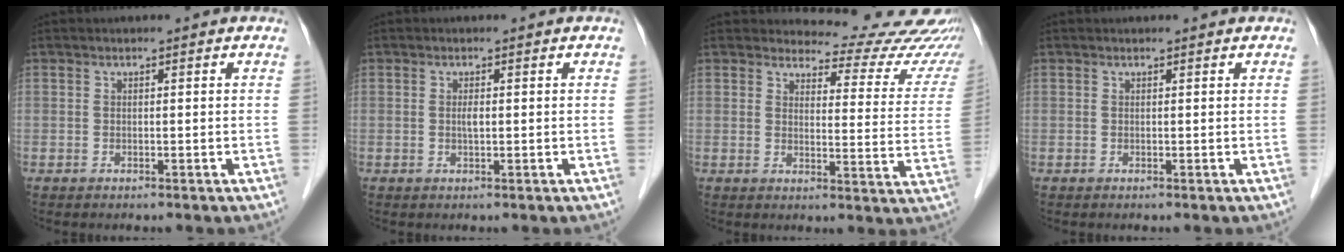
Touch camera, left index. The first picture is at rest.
{"total": 1.0, "force": [0.1, 0.2, 1.0], "torque": [-0.018, -0.001, 0.001]}
{"total": 15.8, "force": [15.3, 3.6, 1.2], "torque": [0.025, -0.086, 0.140]}
{"total": 0.6, "force": [0.5, 0.2, 0.0], "torque": [-0.006, 0.004, 0.007]}